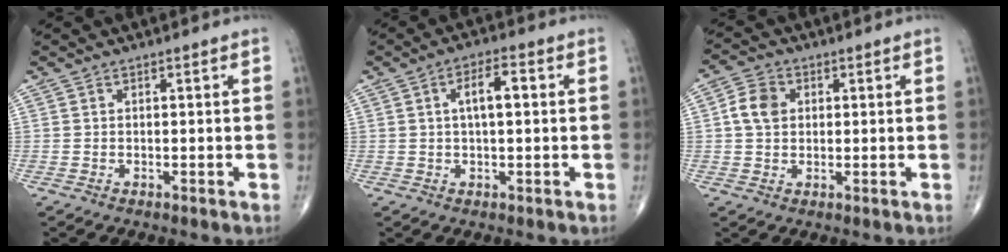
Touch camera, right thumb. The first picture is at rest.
{"total": 5.3, "force": [0.9, 2.1, 4.8], "torque": [-0.076, 0.010, 0.010]}
{"total": 5.4, "force": [0.9, 4.2, 3.3], "torque": [-0.056, 0.006, 0.011]}